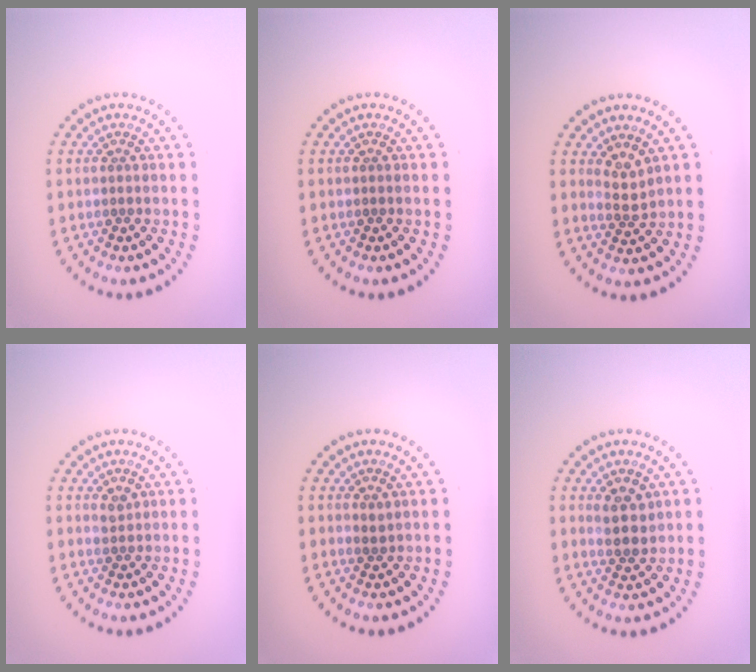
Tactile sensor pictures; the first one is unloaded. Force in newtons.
{"total": 0.0}
{"total": 1.7, "press": 1.2, "slide": 1.2}
{"total": 0.9, "press": 0.8, "slide": 0.4}
{"total": 0.6, "press": 0.6, "slide": 0.1}
{"total": 2.5, "press": 2.4, "slide": 0.8}